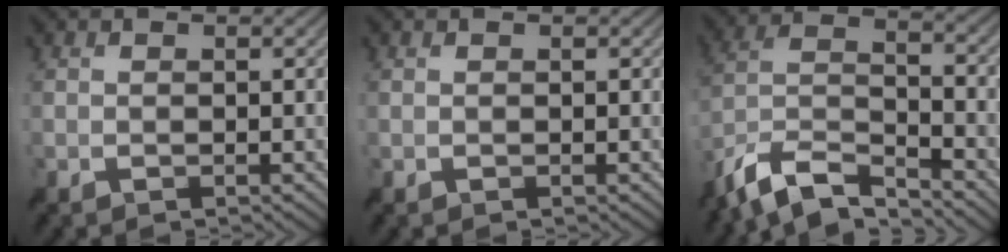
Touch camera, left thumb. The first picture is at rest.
{"total": 0.0}
{"total": 10.5, "force": [-8.5, 2.8, 5.5], "torque": [-0.119, 0.001, -0.176]}